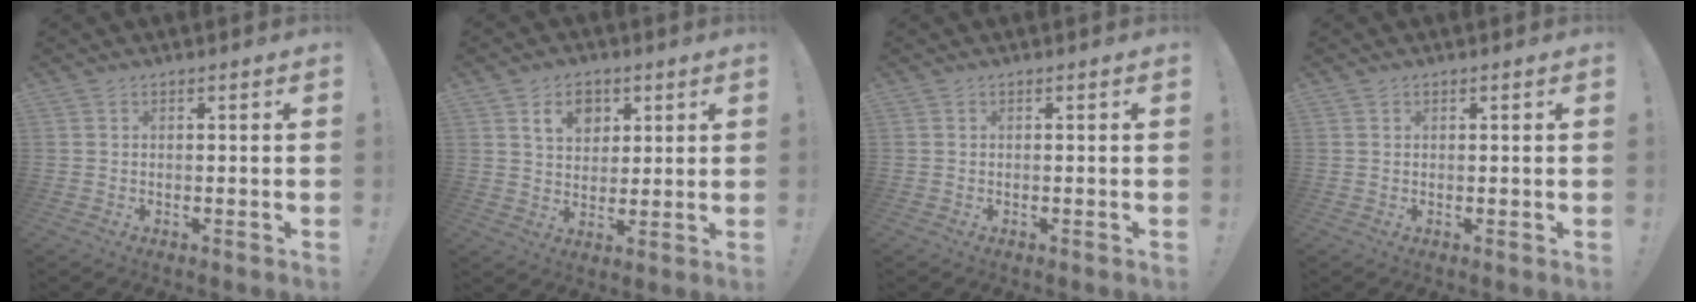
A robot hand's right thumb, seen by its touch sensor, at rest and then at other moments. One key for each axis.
{"total": 8.3, "fx": 4.1, "fy": 6.2, "fz": 3.7, "tx": -0.055, "ty": -0.011, "tz": 0.075}
{"total": 0.0}
{"total": 0.8, "fx": 0.5, "fy": 0.6, "fz": 0.1, "tx": 0.002, "ty": 0.000, "tz": 0.008}